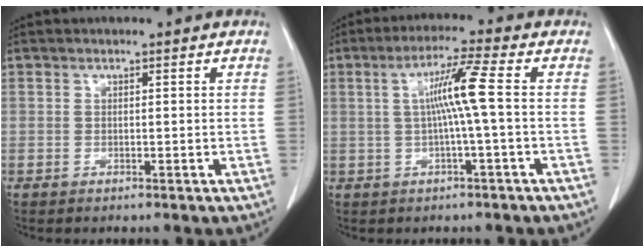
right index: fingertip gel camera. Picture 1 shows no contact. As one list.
[{"total": 6.7, "force": [0.3, -1.2, 6.6], "torque": [-0.120, 0.011, 0.008]}]